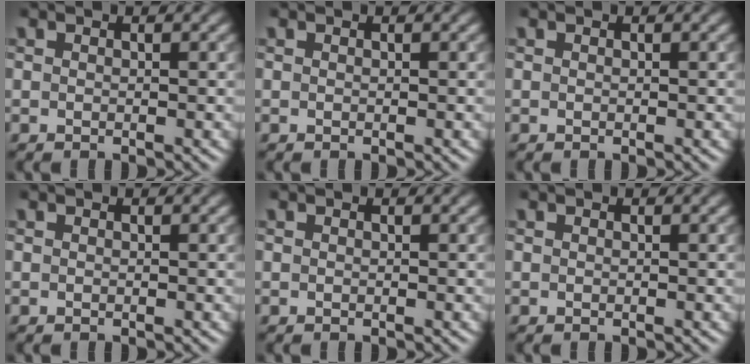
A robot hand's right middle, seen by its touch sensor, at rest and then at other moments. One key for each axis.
{"total": 0.0}
{"total": 0.0}
{"total": 0.0}
{"total": 0.0}
{"total": 0.0}